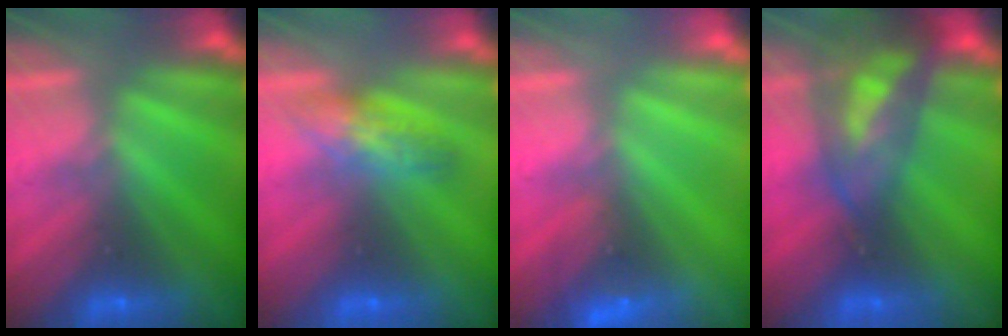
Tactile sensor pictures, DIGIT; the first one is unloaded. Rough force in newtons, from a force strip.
{"total": 2.6}
{"total": 2.5}
{"total": 7.5}